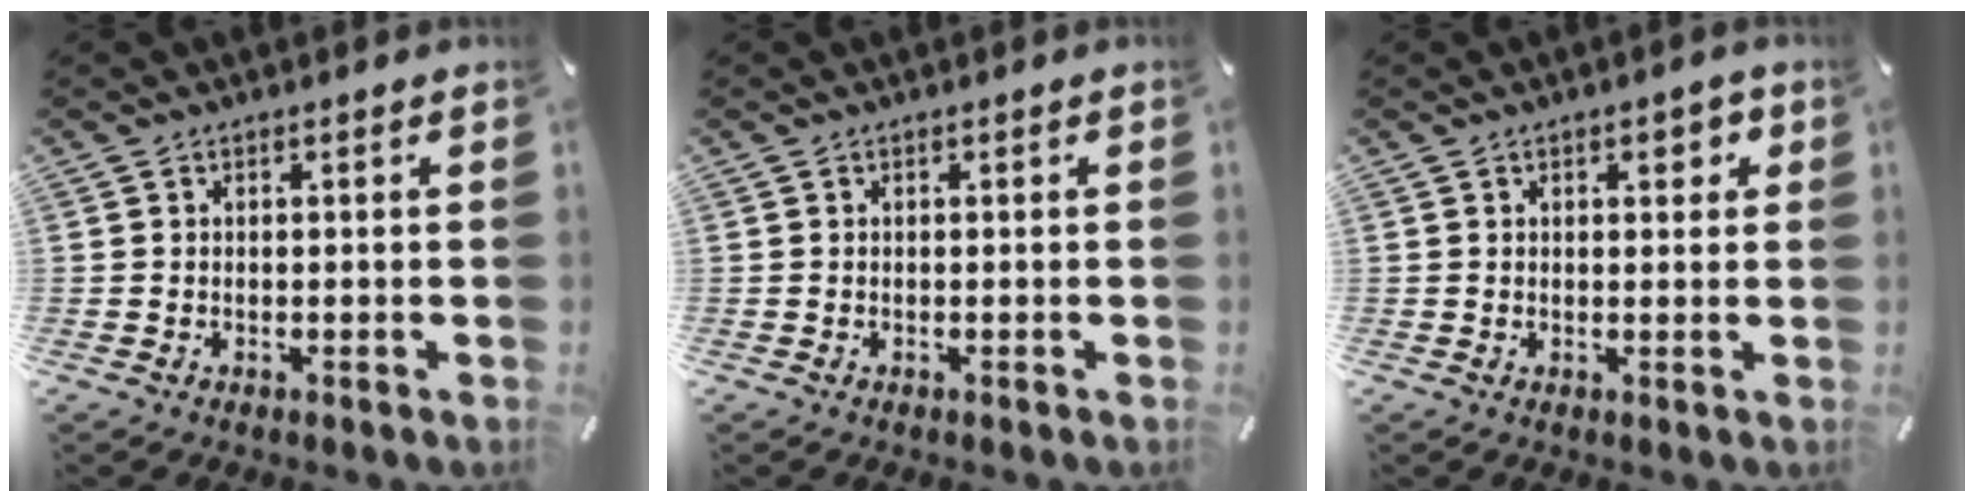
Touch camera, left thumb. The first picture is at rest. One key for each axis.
{"total": 0.0}
{"total": 2.7, "fx": 1.1, "fy": 1.6, "fz": 2.0, "tx": -0.025, "ty": 0.001, "tz": 0.012}